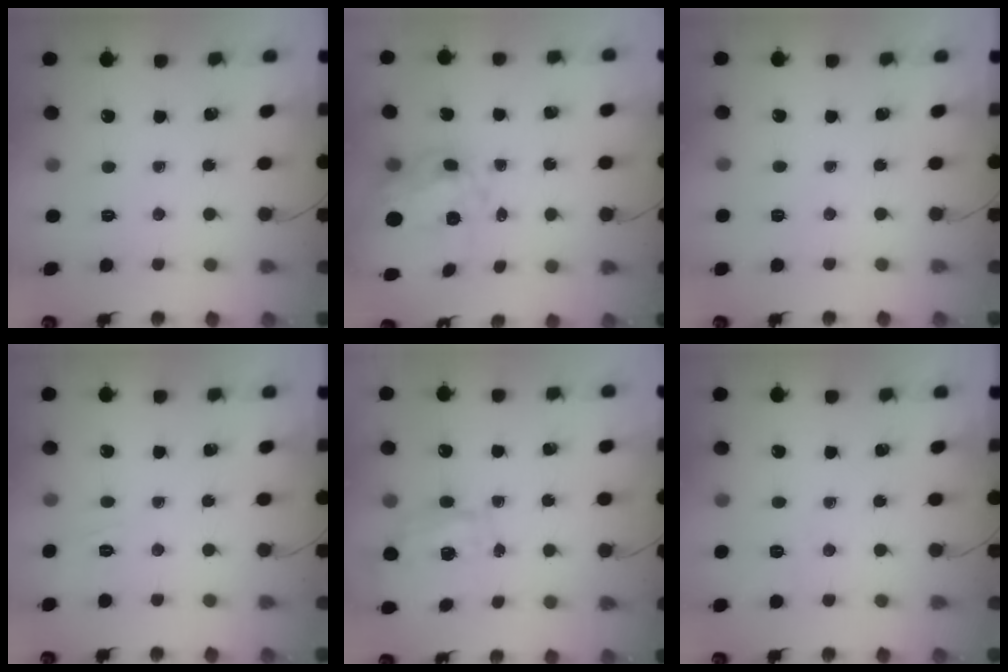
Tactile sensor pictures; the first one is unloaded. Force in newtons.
{"total": 16.8, "press": 16.6, "slide": 3.1}
{"total": 6.9, "press": 6.7, "slide": 1.6}
{"total": 9.1, "press": 8.9, "slide": 2.2}
{"total": 1.2, "press": 1.1, "slide": 0.5}
{"total": 2.2, "press": 0.9, "slide": 2.0}